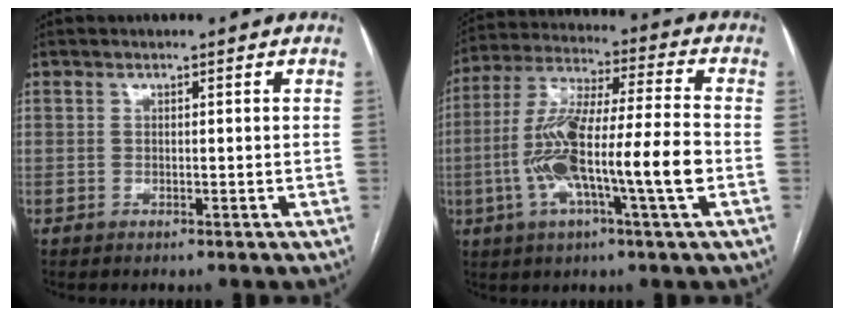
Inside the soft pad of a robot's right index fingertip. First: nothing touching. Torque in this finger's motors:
{"motor_torque": [2.13, -0.01, 1.05, 0.21]}